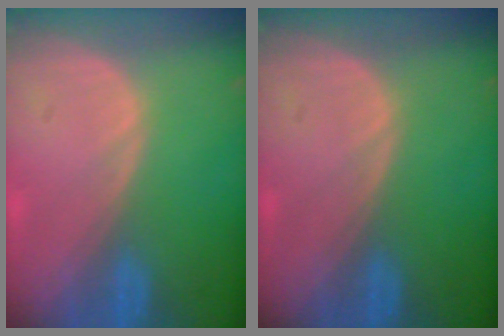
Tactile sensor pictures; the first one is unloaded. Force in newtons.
{"total": 0.0}